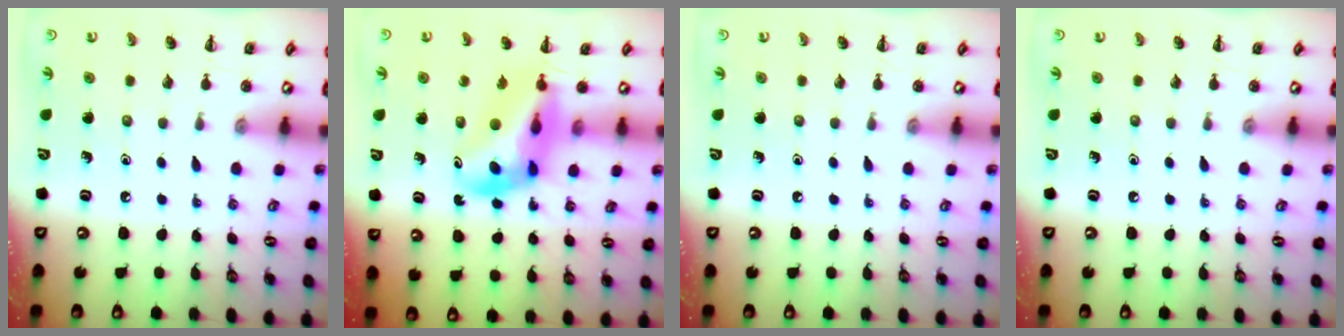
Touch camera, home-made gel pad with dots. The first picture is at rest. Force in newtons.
{"total": 11.4, "press": 10.9, "slide": 3.3}
{"total": 0.0}
{"total": 0.0}